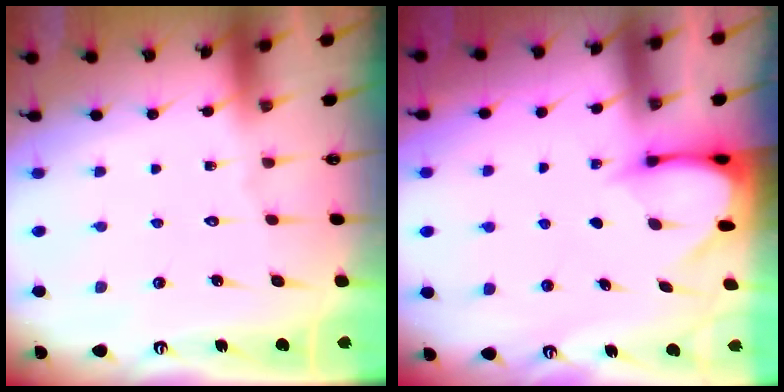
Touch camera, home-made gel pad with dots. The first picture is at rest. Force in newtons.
{"total": 3.4, "press": 3.4, "slide": 0.3}